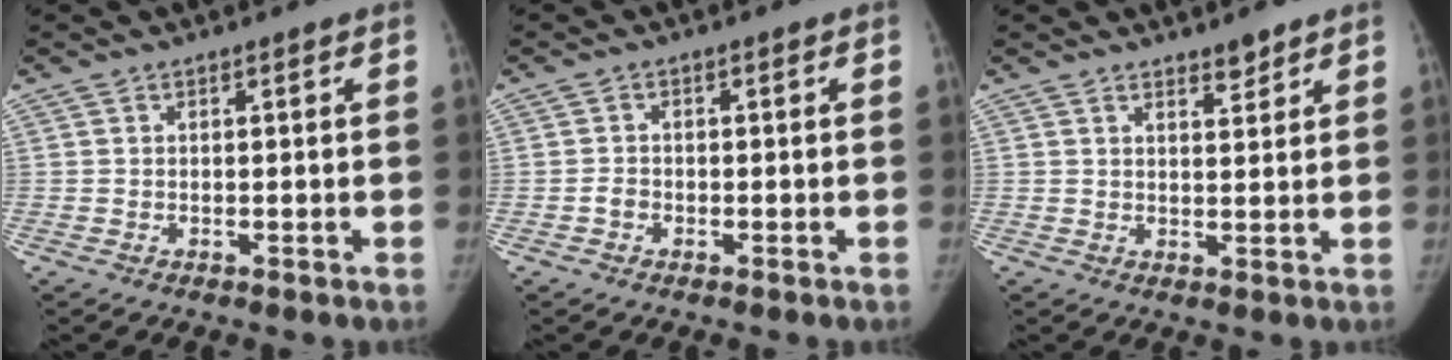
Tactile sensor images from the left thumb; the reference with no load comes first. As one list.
[{"total": 1.7, "force": [-0.8, 1.4, 0.7], "torque": [-0.007, 0.009, -0.016]}, {"total": 2.6, "force": [2.2, 0.8, 1.3], "torque": [-0.007, -0.019, 0.036]}]